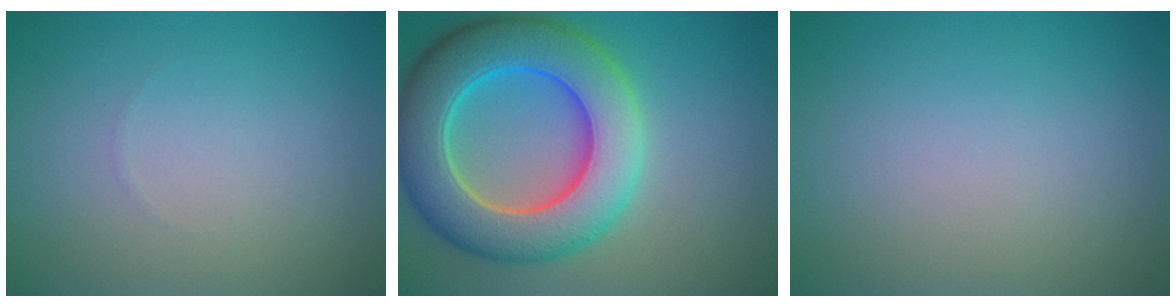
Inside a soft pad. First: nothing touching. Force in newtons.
{"total": 11.1, "press": 11.0, "slide": 0.3}
{"total": 0.0}